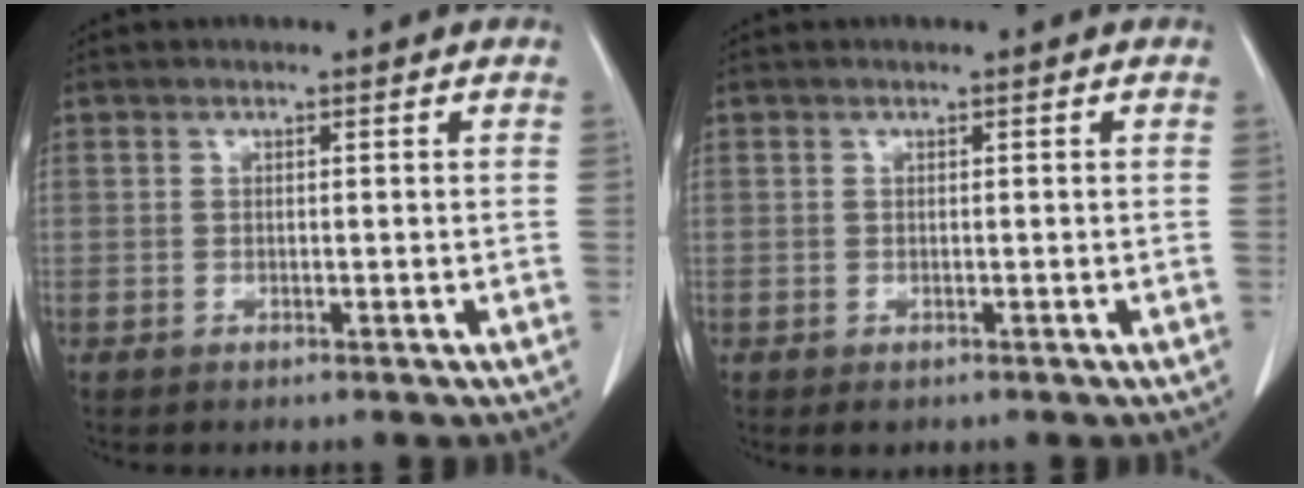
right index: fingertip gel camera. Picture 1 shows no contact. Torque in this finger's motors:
{"motor_torque": [-0.08, -0.06, -0.02, -0.02]}